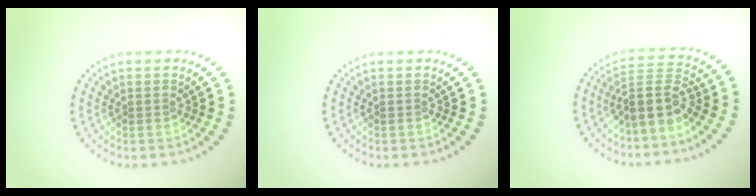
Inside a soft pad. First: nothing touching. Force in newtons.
{"total": 0.0}
{"total": 3.9, "press": 3.1, "slide": 2.3}